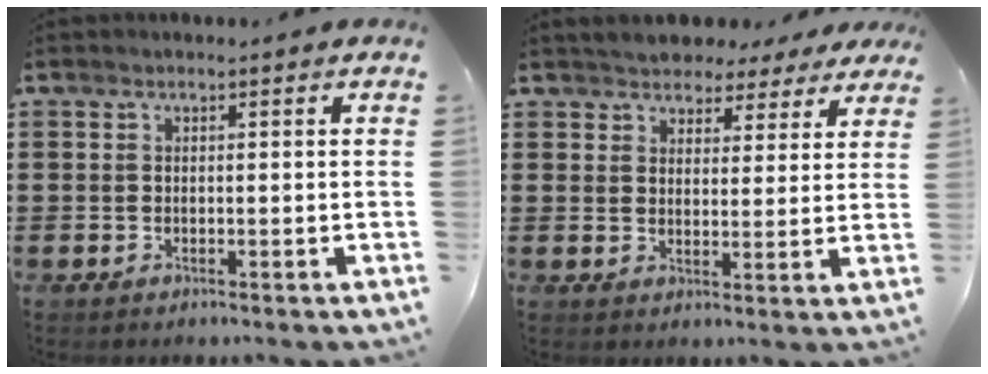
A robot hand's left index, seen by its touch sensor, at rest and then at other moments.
{"total": 3.8, "force": [3.6, 1.2, 0.0], "torque": [-0.012, -0.013, 0.063]}